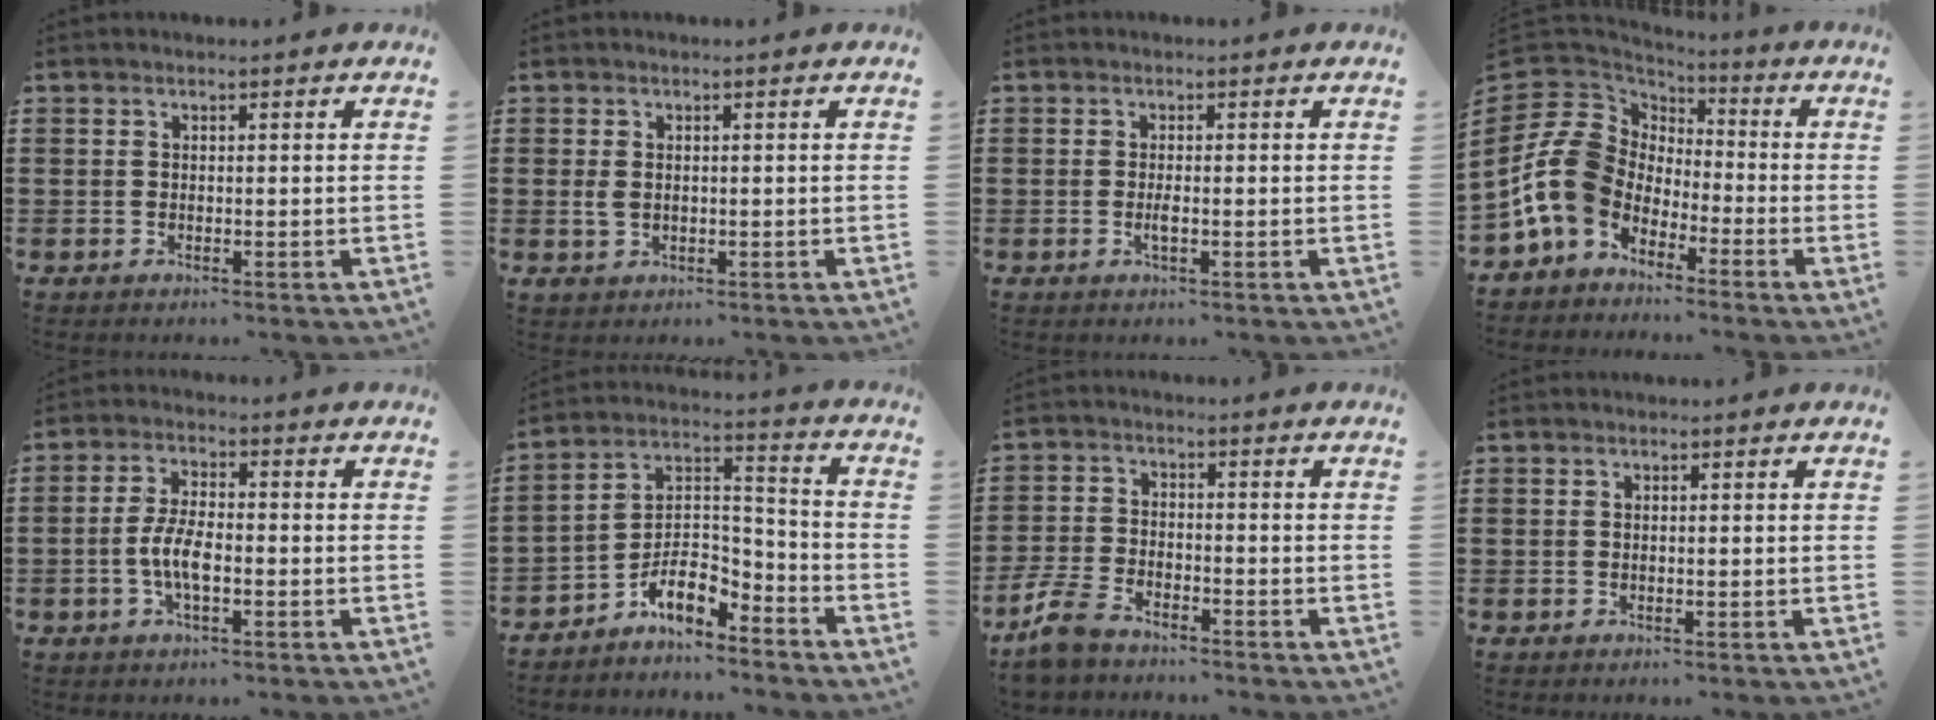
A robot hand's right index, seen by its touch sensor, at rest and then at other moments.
{"total": 1.7, "force": [0.0, 1.2, 1.2], "torque": [-0.025, 0.004, -0.001]}
{"total": 1.5, "force": [-0.4, 0.3, 1.4], "torque": [-0.033, -0.003, -0.009]}
{"total": 11.1, "force": [-2.8, 9.0, 5.9], "torque": [-0.190, 0.001, -0.062]}
{"total": 5.6, "force": [-1.5, 2.0, 5.0], "torque": [-0.116, -0.005, -0.034]}
{"total": 7.5, "force": [-5.6, 3.2, 3.8], "torque": [-0.079, 0.000, -0.108]}
{"total": 5.1, "force": [-4.4, 1.4, 2.3], "torque": [-0.073, -0.006, -0.092]}
{"total": 0.0}